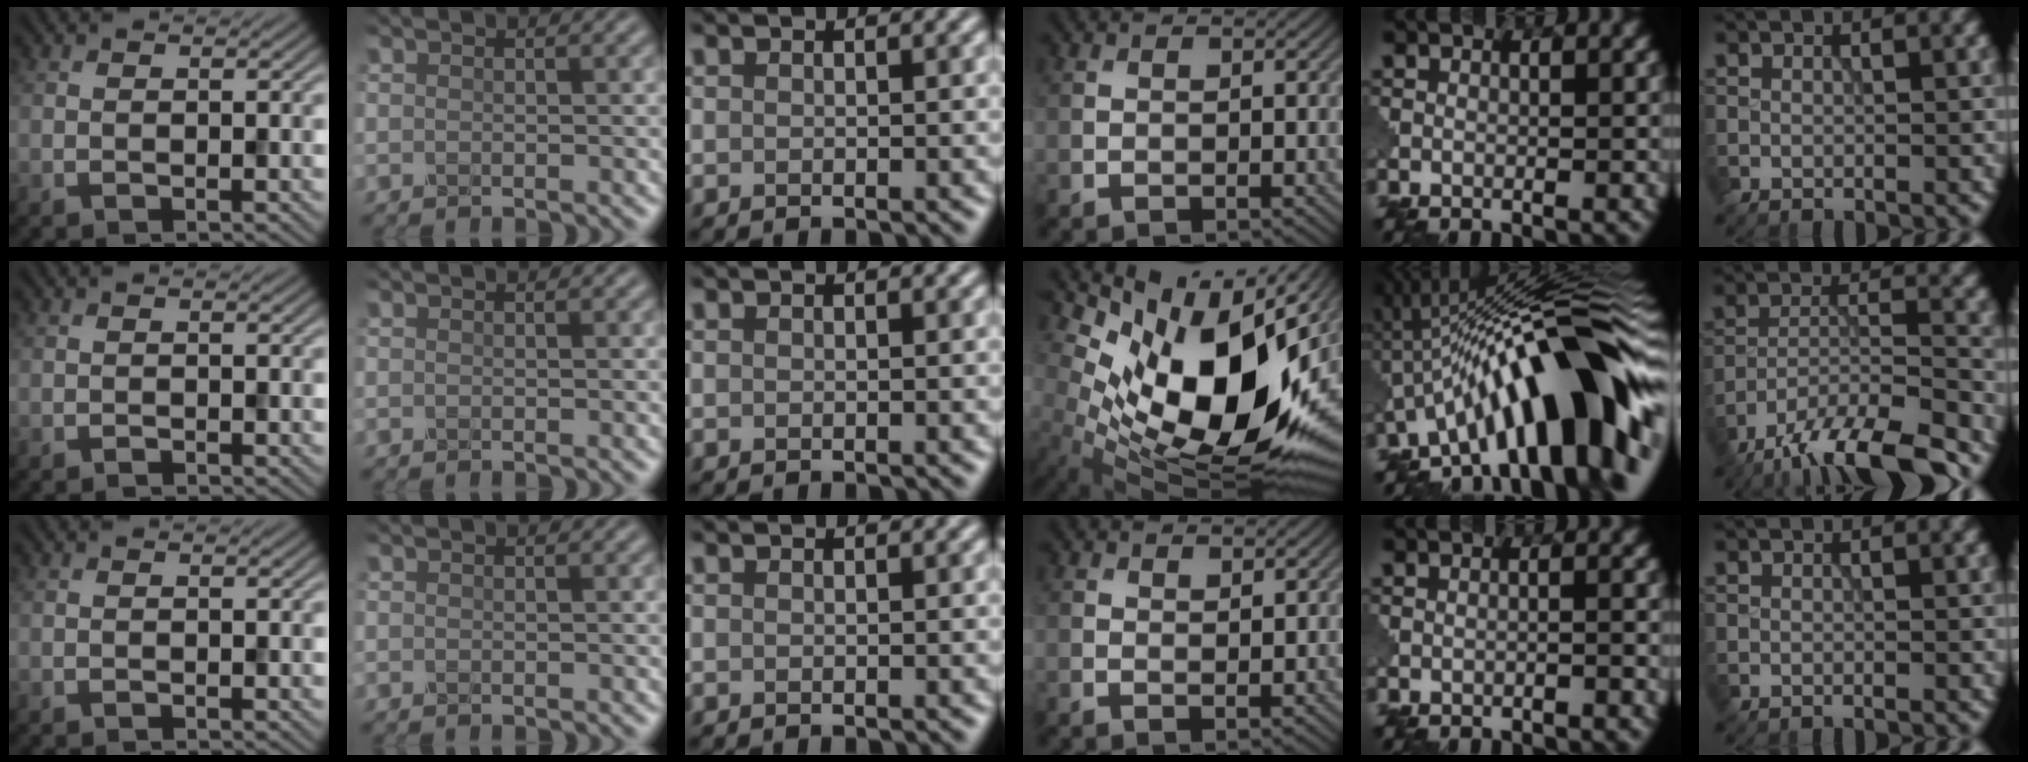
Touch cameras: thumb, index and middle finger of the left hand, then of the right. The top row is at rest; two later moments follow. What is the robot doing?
{"motion": "disassemble", "object": "pitcher"}